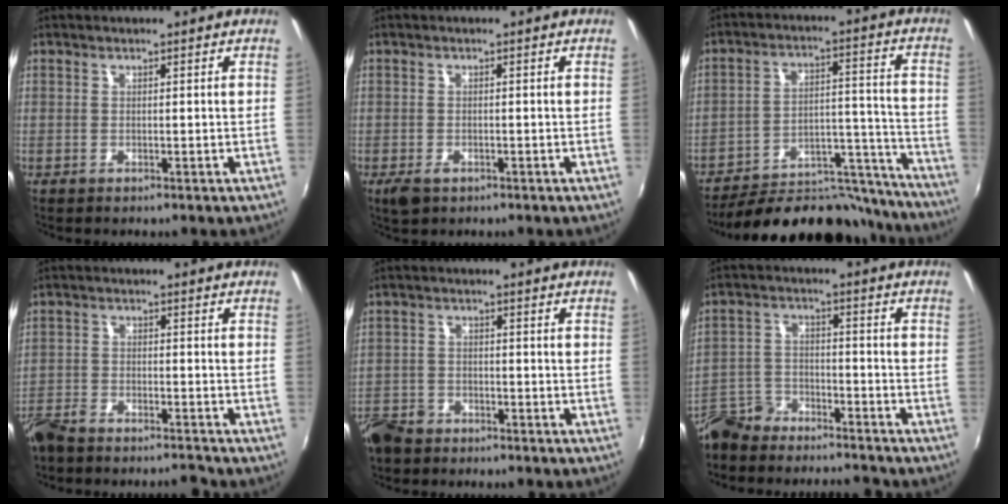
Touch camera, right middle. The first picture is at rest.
{"total": 3.2, "force": [-1.9, 1.8, 1.8], "torque": [-0.040, -0.009, -0.033]}
{"total": 23.5, "force": [-21.2, 6.8, 7.2], "torque": [-0.111, 0.034, -0.277]}
{"total": 8.3, "force": [-7.6, 1.9, 2.8], "torque": [-0.084, -0.005, -0.135]}
{"total": 8.4, "force": [-6.2, 5.0, 2.6], "torque": [-0.081, -0.002, -0.114]}
{"total": 13.6, "force": [-12.1, 4.3, 4.4], "torque": [-0.115, 0.006, -0.206]}